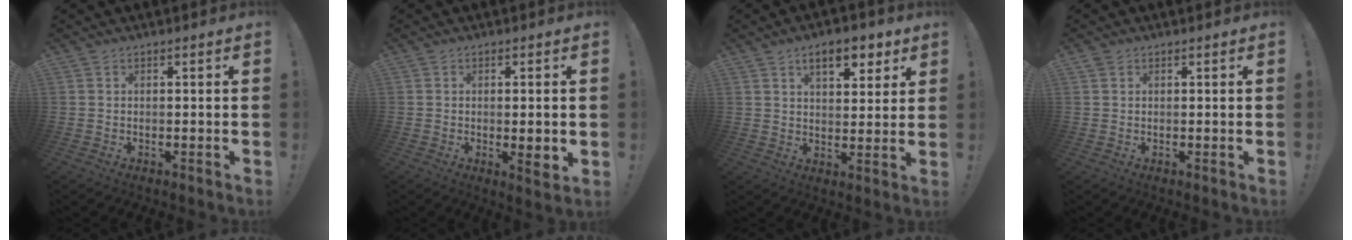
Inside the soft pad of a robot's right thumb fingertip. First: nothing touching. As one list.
[{"total": 5.3, "force": [-0.2, 0.8, 5.2], "torque": [-0.062, -0.012, -0.004]}, {"total": 9.3, "force": [5.4, 4.2, 6.3], "torque": [-0.079, -0.022, 0.091]}, {"total": 0.7, "force": [0.6, 0.5, 0.1], "torque": [0.006, -0.003, 0.009]}]